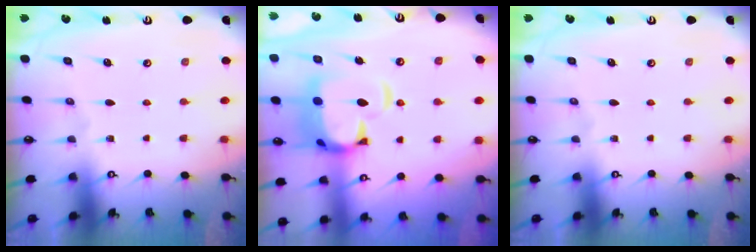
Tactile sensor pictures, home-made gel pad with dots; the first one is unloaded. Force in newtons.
{"total": 7.7, "press": 7.5, "slide": 1.8}
{"total": 0.0}